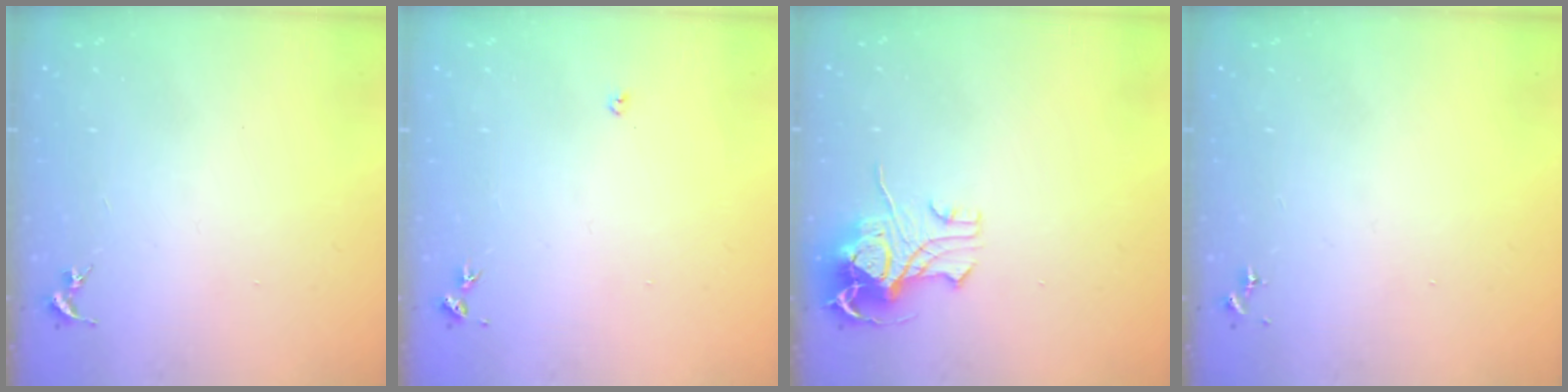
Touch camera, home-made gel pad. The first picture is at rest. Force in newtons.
{"total": 2.7, "press": 2.7, "slide": 0.5}
{"total": 10.7, "press": 10.6, "slide": 1.4}
{"total": 0.0}